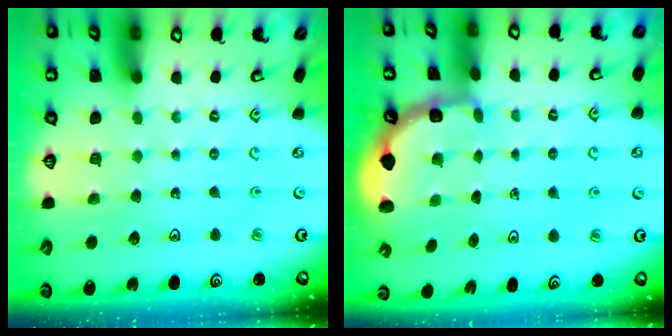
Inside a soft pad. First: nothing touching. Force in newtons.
{"total": 1.9, "press": 1.8, "slide": 0.4}